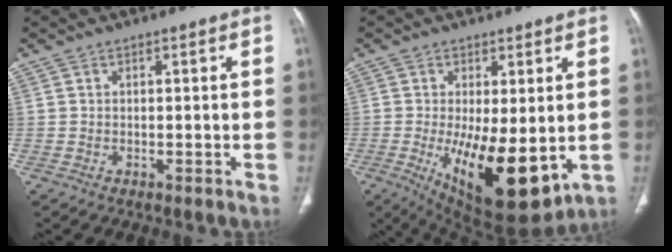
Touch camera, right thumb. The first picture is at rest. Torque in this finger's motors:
{"motor_torque": [2.19, 2.27, 0.29, 0.02, 0.48]}